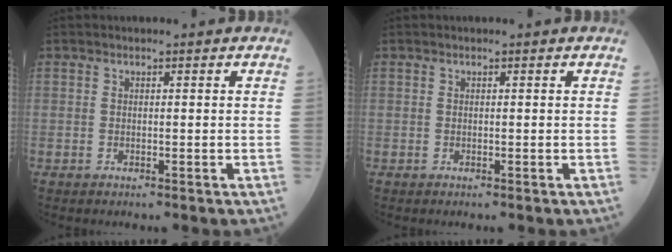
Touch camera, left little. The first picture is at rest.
{"total": 0.0}